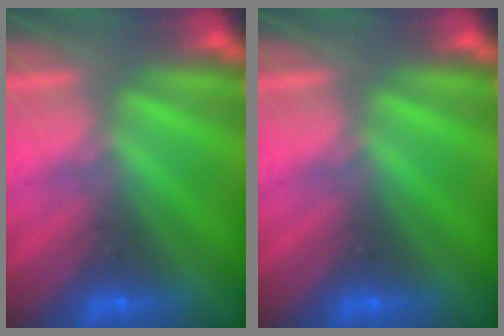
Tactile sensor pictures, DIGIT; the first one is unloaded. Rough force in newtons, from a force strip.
{"total": 0.0}